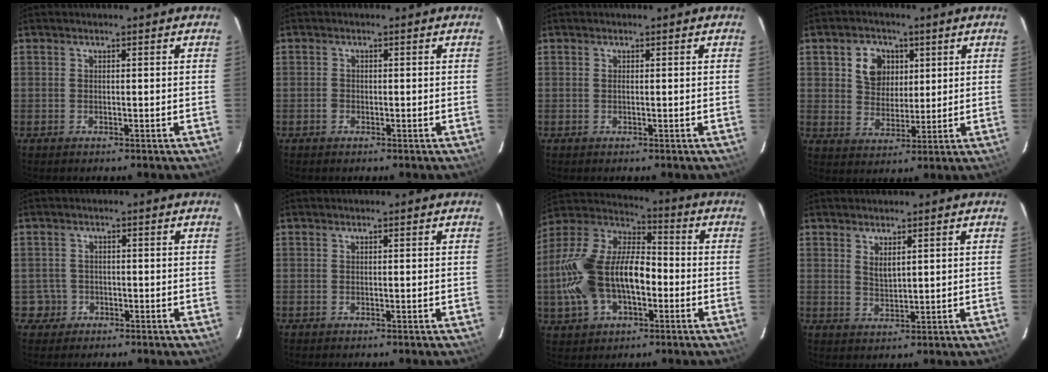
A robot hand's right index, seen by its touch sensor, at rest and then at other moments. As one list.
[{"total": 0.9, "force": [-0.4, 0.8, 0.3], "torque": [-0.004, 0.001, -0.006]}, {"total": 0.0}, {"total": 7.4, "force": [2.6, 6.1, 3.3], "torque": [-0.062, 0.019, 0.053]}, {"total": 3.0, "force": [-1.0, 2.9, -0.3], "torque": [0.004, 0.017, -0.014]}, {"total": 0.0}, {"total": 20.3, "force": [-3.8, 11.4, 16.4], "torque": [-0.355, 0.012, -0.068]}, {"total": 2.8, "force": [1.6, 1.0, 2.0], "torque": [-0.036, -0.005, 0.028]}]